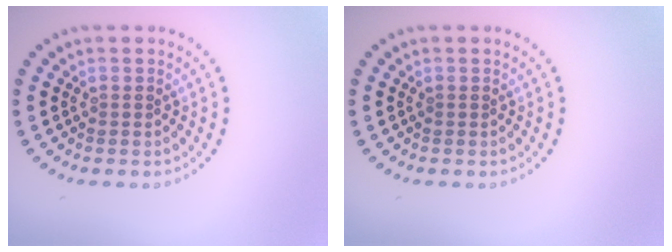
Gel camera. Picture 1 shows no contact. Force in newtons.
{"total": 0.0}